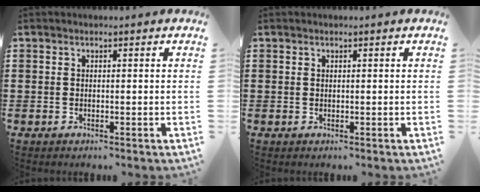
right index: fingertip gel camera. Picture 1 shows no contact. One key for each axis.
{"total": 0.0}